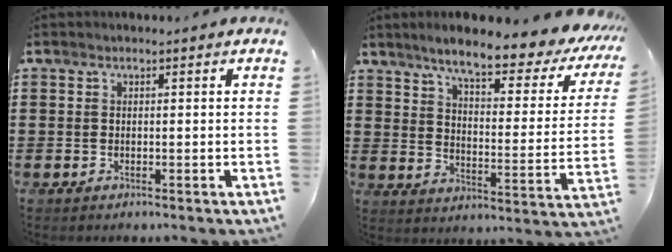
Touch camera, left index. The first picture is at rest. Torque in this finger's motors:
{"motor_torque": [2.14, 0.00, 0.49, 0.21]}